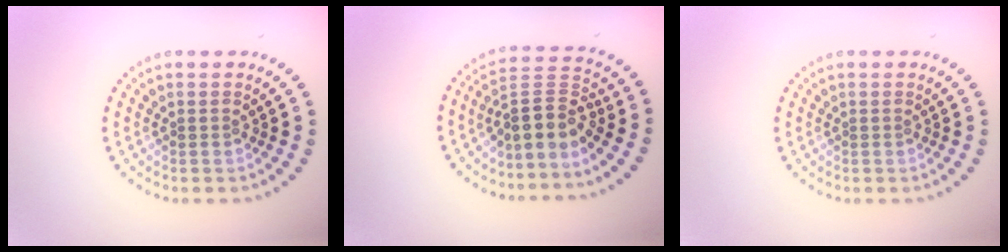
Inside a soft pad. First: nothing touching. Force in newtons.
{"total": 3.8, "press": 3.0, "slide": 2.3}
{"total": 0.0}